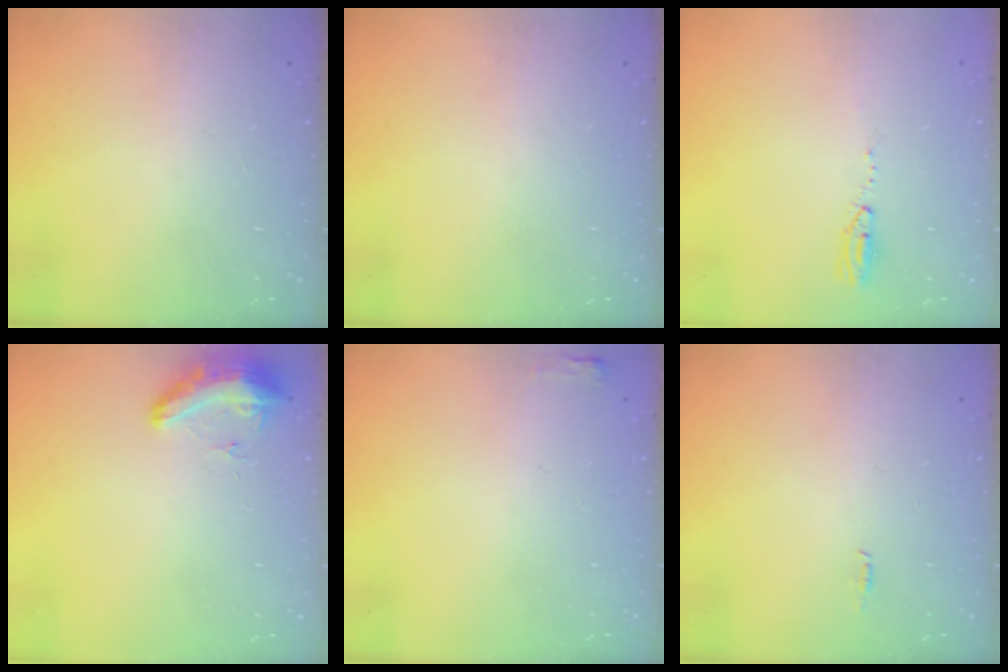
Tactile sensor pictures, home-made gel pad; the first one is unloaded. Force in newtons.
{"total": 0.0}
{"total": 14.6, "press": 5.0, "slide": 13.7}
{"total": 10.2, "press": 9.3, "slide": 4.2}
{"total": 2.7, "press": 2.6, "slide": 0.8}
{"total": 4.8, "press": 2.5, "slide": 4.1}